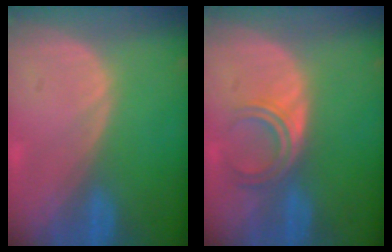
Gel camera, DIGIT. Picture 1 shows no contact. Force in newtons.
{"total": 4.8, "press": 4.0, "slide": 2.6}